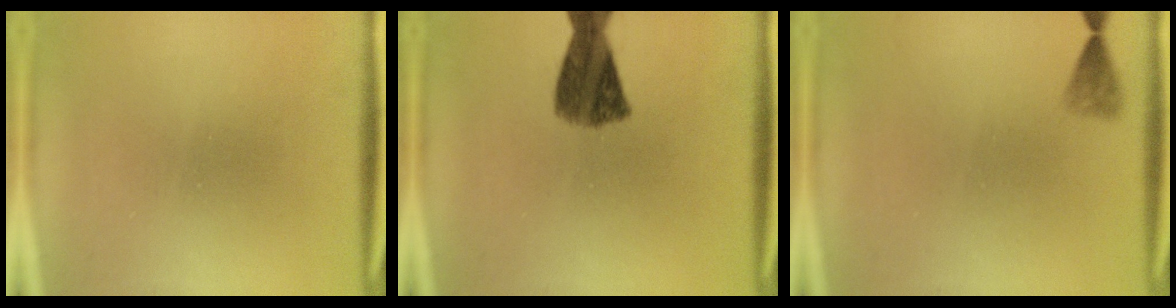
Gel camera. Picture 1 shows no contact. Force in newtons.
{"total": 7.3}
{"total": 2.1}